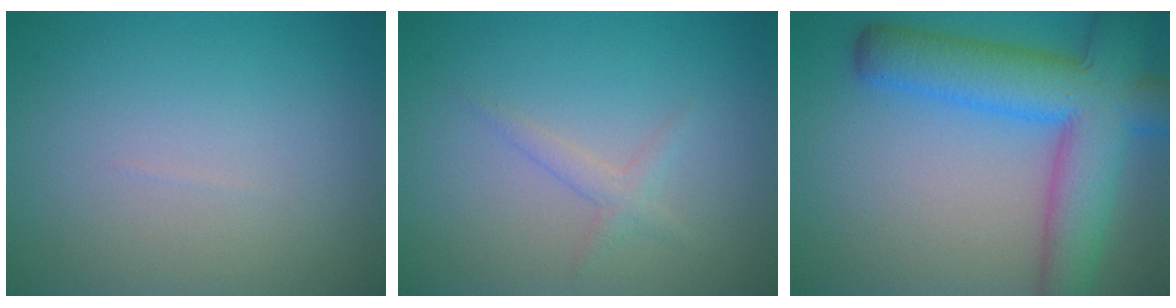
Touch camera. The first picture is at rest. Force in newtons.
{"total": 1.4, "press": 1.4, "slide": 0.1}
{"total": 11.2, "press": 11.2, "slide": 0.4}